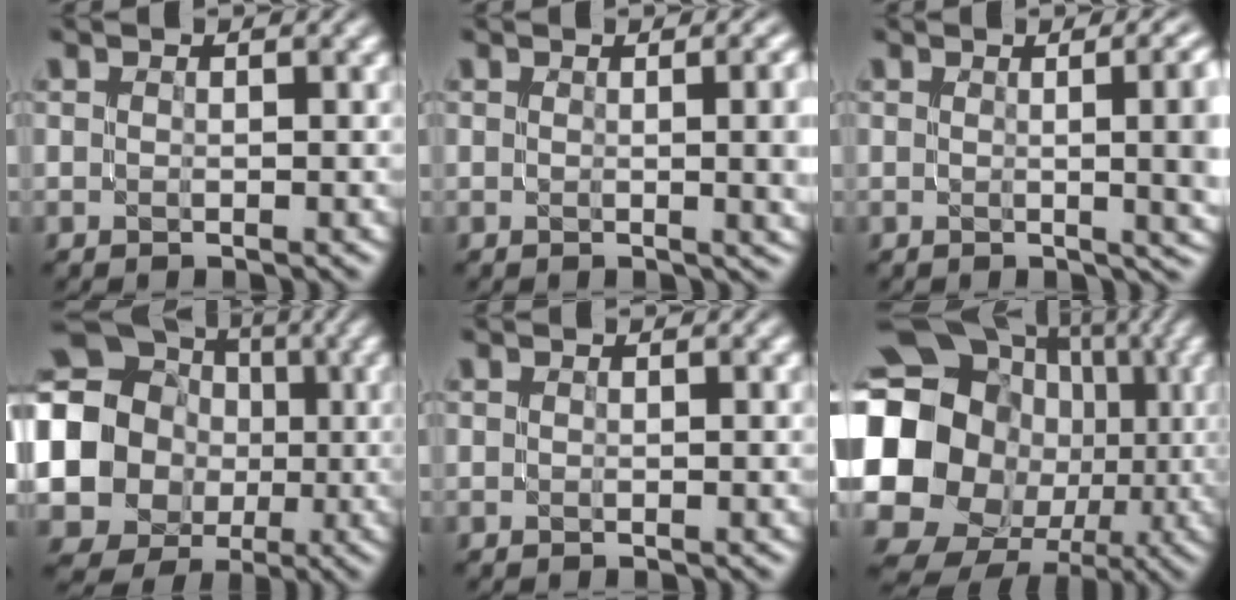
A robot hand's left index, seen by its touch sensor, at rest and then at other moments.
{"total": 6.8, "force": [0.5, 3.0, 6.1], "torque": [-0.027, 0.010, 0.009]}
{"total": 11.6, "force": [1.2, 5.5, 10.1], "torque": [-0.044, 0.022, 0.014]}
{"total": 14.5, "force": [0.7, 13.3, 5.6], "torque": [-0.139, 0.007, -0.016]}
{"total": 0.0}
{"total": 22.3, "force": [-1.1, 19.9, 10.0], "torque": [-0.188, -0.003, -0.064]}